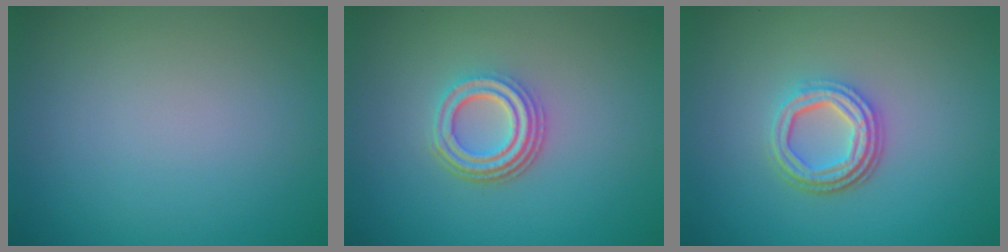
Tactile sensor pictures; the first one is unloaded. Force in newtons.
{"total": 4.2, "press": 3.1, "slide": 2.7}
{"total": 4.2, "press": 3.2, "slide": 2.7}